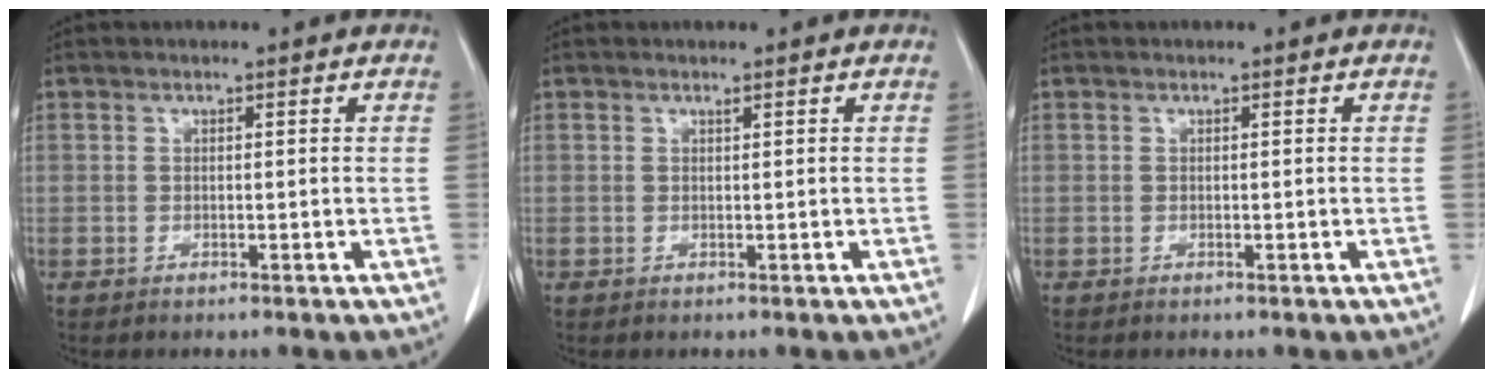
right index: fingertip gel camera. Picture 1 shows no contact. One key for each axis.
{"total": 0.0}
{"total": 0.0}